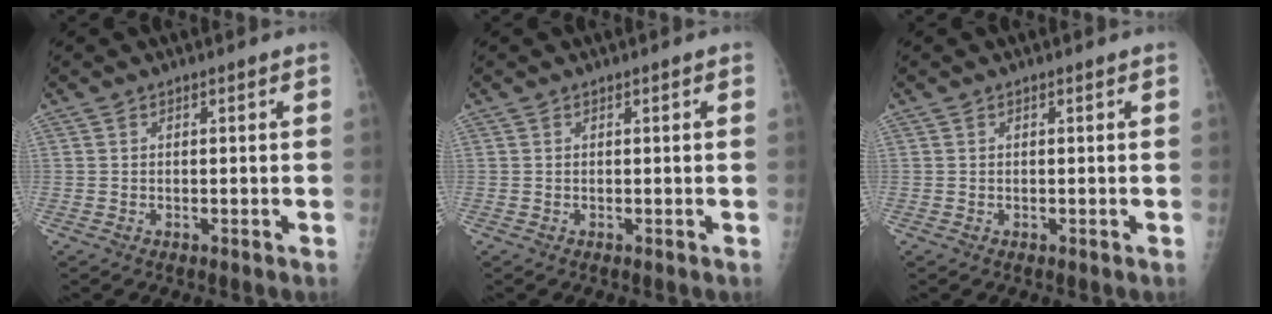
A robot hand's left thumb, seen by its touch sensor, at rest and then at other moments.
{"total": 0.0}
{"total": 0.0}